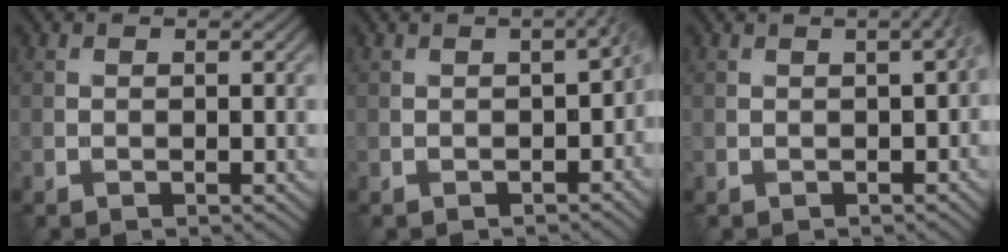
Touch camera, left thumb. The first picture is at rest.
{"total": 2.5, "force": [-0.8, 0.8, 2.3], "torque": [-0.028, -0.005, -0.003]}
{"total": 2.7, "force": [0.1, 0.8, 2.6], "torque": [-0.018, 0.007, 0.004]}